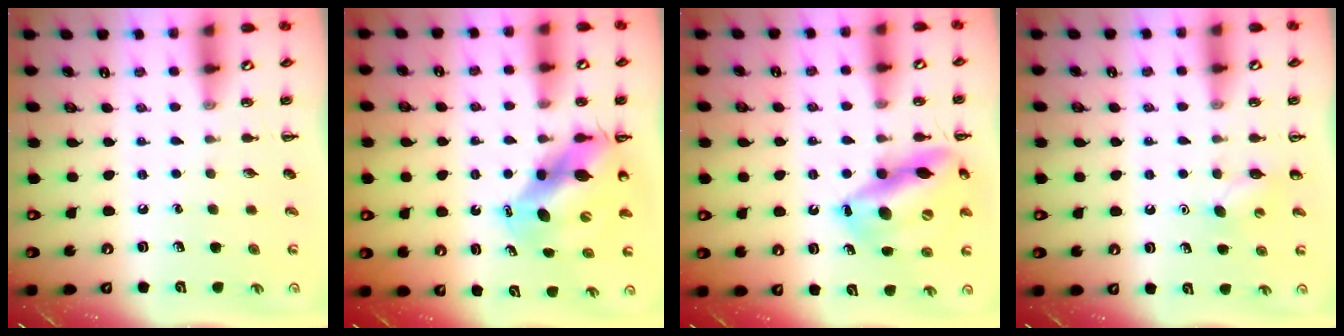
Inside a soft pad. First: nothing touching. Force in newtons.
{"total": 10.6, "press": 10.2, "slide": 3.0}
{"total": 17.1, "press": 16.6, "slide": 4.1}
{"total": 4.6, "press": 4.4, "slide": 1.3}